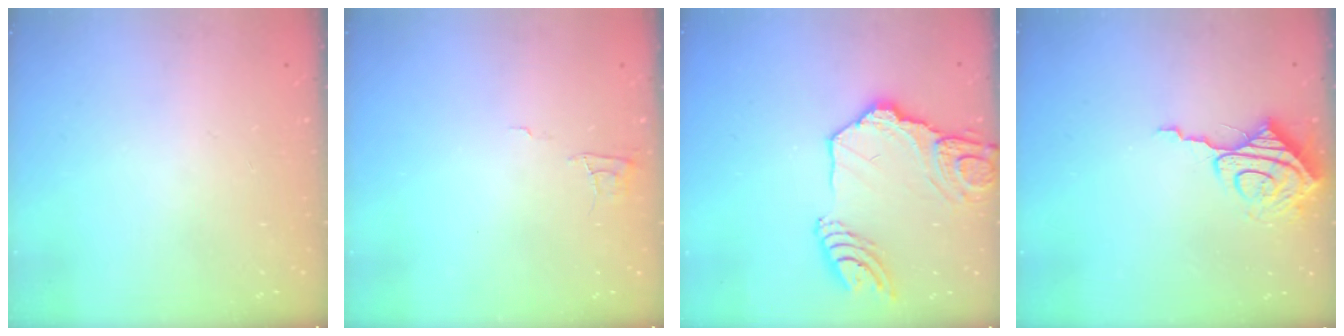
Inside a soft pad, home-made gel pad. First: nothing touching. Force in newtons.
{"total": 4.3, "press": 4.3, "slide": 0.5}
{"total": 16.5, "press": 16.4, "slide": 1.7}
{"total": 11.0, "press": 11.0, "slide": 1.2}